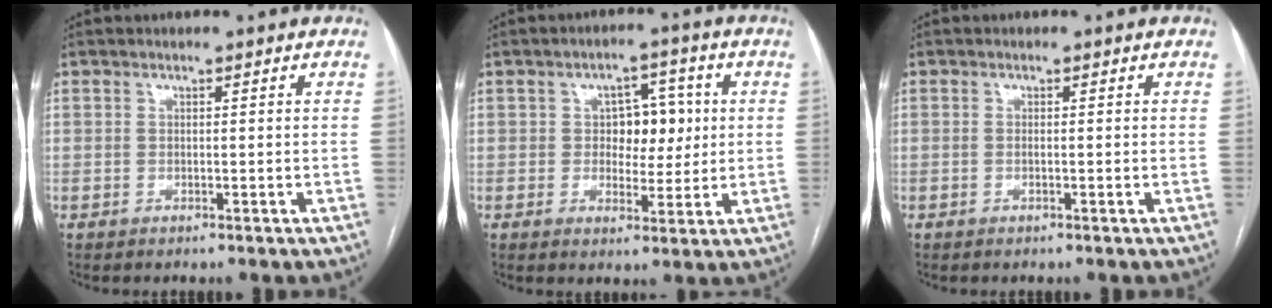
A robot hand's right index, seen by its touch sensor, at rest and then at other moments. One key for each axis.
{"total": 6.5, "fx": 0.9, "fy": 4.2, "fz": 4.9, "tx": -0.057, "ty": 0.015, "tz": 0.017}
{"total": 0.5, "fx": -0.1, "fy": 0.0, "fz": 0.5, "tx": -0.013, "ty": -0.001, "tz": -0.001}